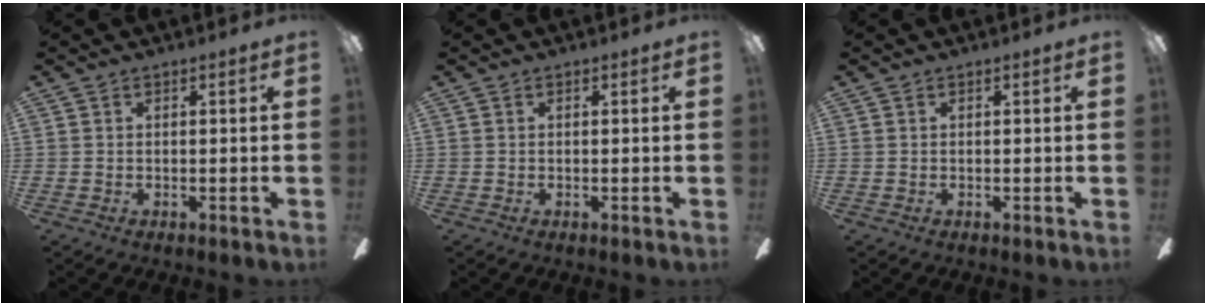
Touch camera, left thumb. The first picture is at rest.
{"total": 0.0}
{"total": 0.0}